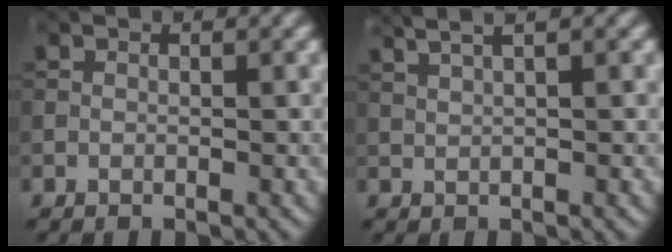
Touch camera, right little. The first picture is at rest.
{"total": 4.7, "force": [2.9, 1.6, 3.3], "torque": [-0.039, 0.025, 0.027]}